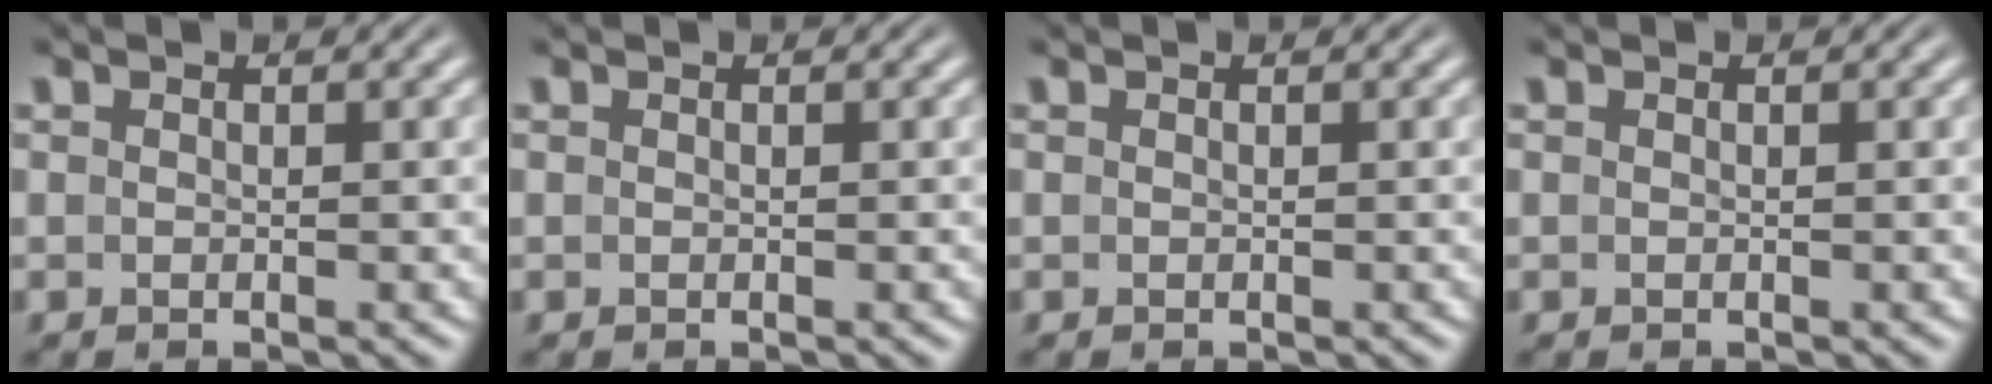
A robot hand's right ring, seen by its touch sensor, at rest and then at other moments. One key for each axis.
{"total": 0.0}
{"total": 0.0}
{"total": 0.0}